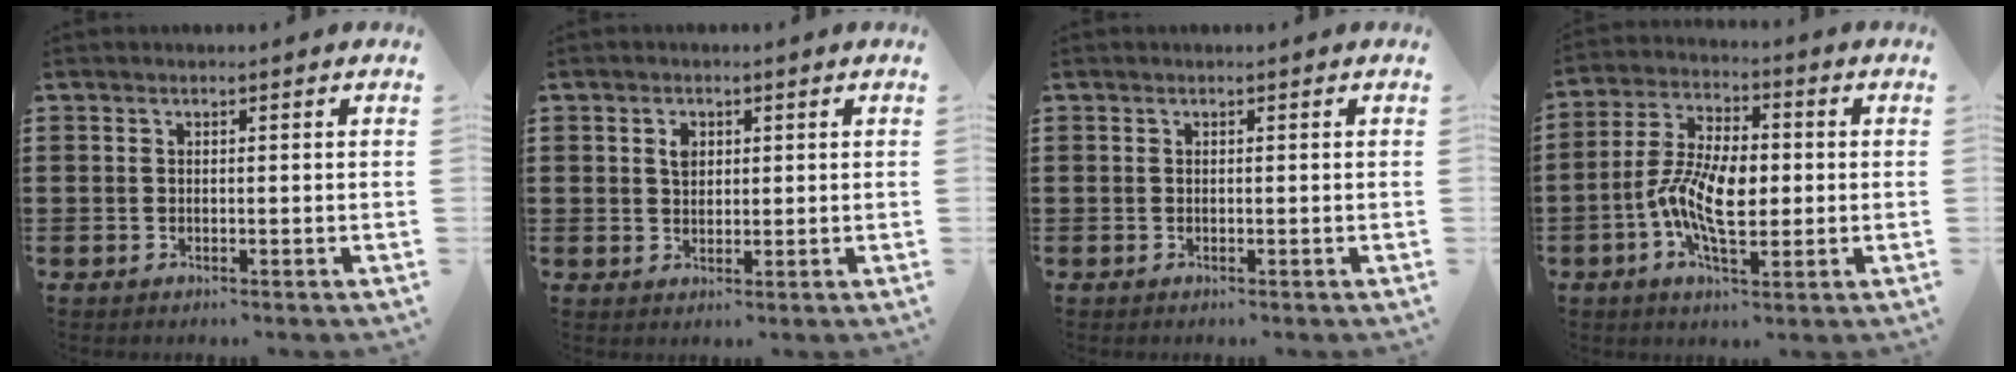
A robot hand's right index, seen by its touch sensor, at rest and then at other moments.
{"total": 2.1, "force": [0.8, 1.4, 1.3], "torque": [-0.028, 0.006, 0.014]}
{"total": 0.0}
{"total": 9.5, "force": [-1.4, 4.6, 8.2], "torque": [-0.185, 0.002, -0.033]}